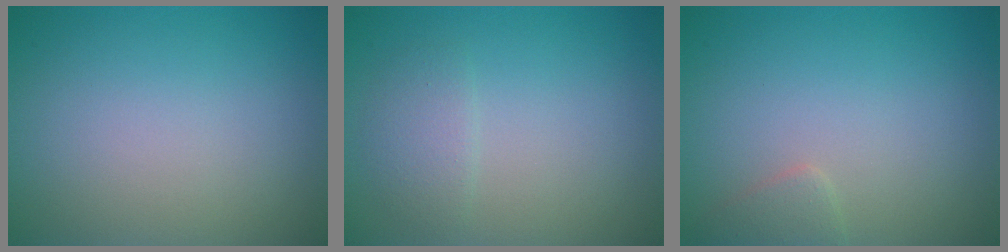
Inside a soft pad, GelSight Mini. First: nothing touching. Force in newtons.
{"total": 1.5, "press": 1.5, "slide": 0.1}
{"total": 1.2, "press": 1.2, "slide": 0.1}